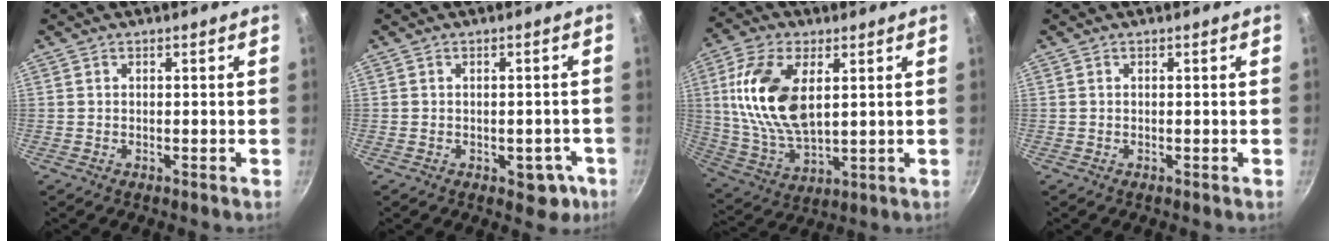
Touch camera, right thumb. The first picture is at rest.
{"total": 4.9, "force": [-1.8, 3.2, 3.2], "torque": [-0.013, 0.015, -0.012]}
{"total": 16.6, "force": [3.8, 8.9, 13.5], "torque": [-0.257, -0.010, 0.082]}
{"total": 0.0}